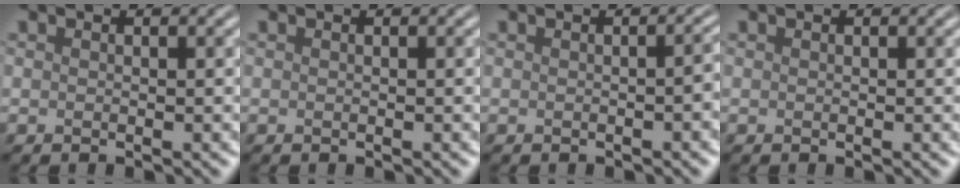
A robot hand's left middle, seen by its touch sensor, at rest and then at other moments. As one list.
[{"total": 0.0}, {"total": 1.7, "force": [-0.4, 0.6, 1.6], "torque": [-0.014, 0.005, -0.003]}, {"total": 0.0}]